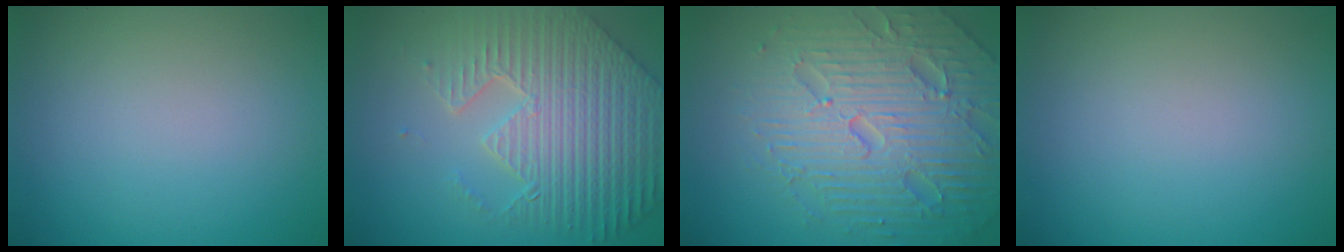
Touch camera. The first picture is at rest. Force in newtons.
{"total": 8.8, "press": 6.3, "slide": 6.1}
{"total": 7.4, "press": 7.3, "slide": 1.5}
{"total": 0.0}